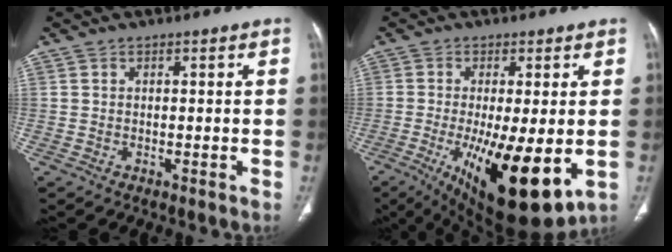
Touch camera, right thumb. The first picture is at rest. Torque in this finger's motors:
{"motor_torque": [3.38, 1.63, 2.14, -0.29, 0.55]}